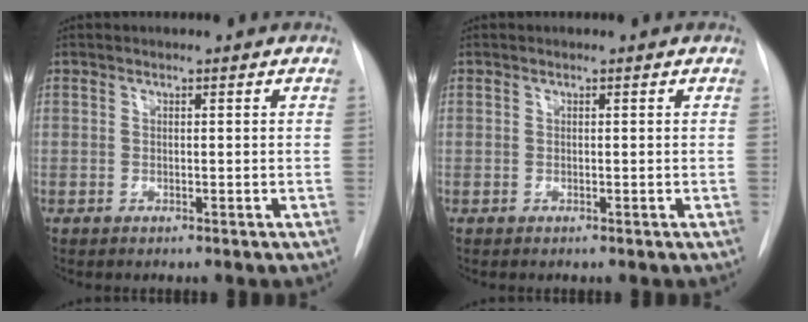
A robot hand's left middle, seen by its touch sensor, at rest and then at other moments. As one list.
[{"total": 0.0}]